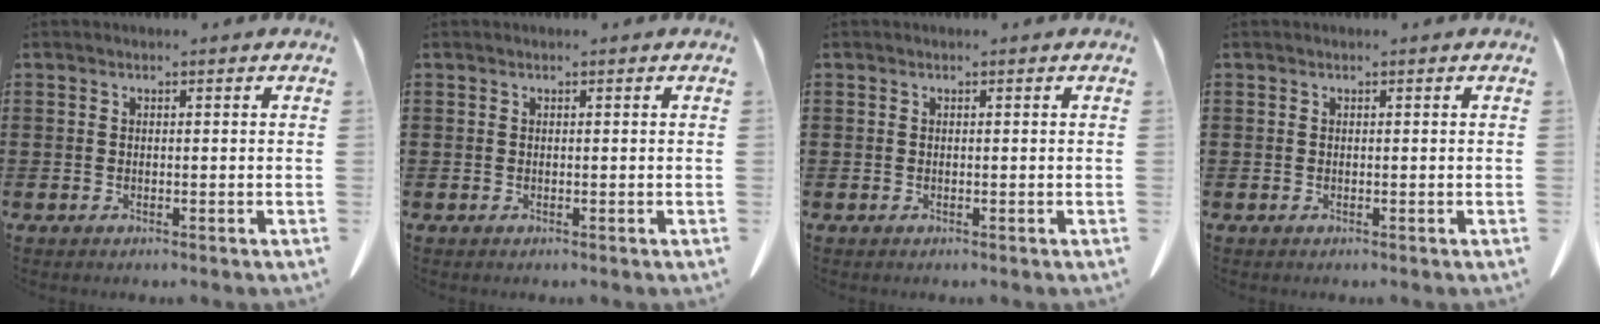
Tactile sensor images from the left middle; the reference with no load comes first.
{"total": 0.0}
{"total": 0.0}
{"total": 0.0}